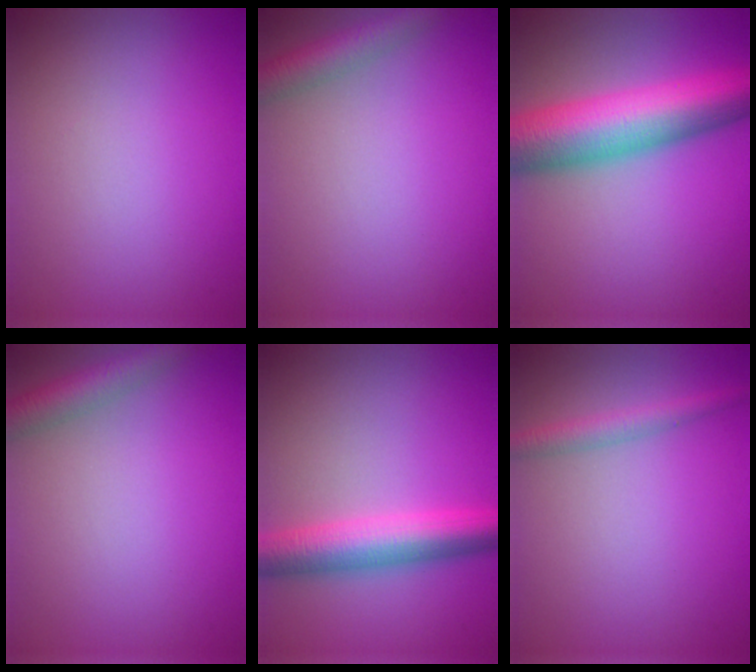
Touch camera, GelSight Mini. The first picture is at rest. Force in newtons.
{"total": 3.0, "press": 3.0, "slide": 0.1}
{"total": 10.5, "press": 10.5, "slide": 0.1}
{"total": 3.0, "press": 3.0, "slide": 0.1}
{"total": 5.9, "press": 5.9, "slide": 0.1}
{"total": 2.0, "press": 2.0, "slide": 0.0}